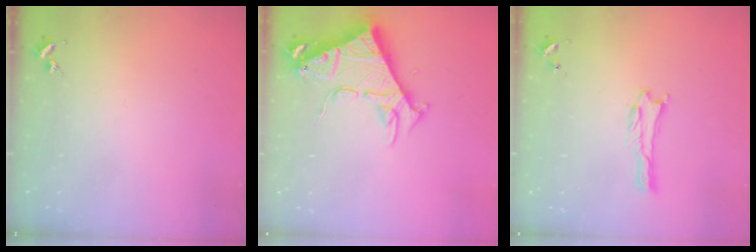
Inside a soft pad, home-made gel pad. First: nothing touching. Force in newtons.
{"total": 7.9, "press": 7.9, "slide": 0.9}
{"total": 1.0, "press": 1.0, "slide": 0.1}